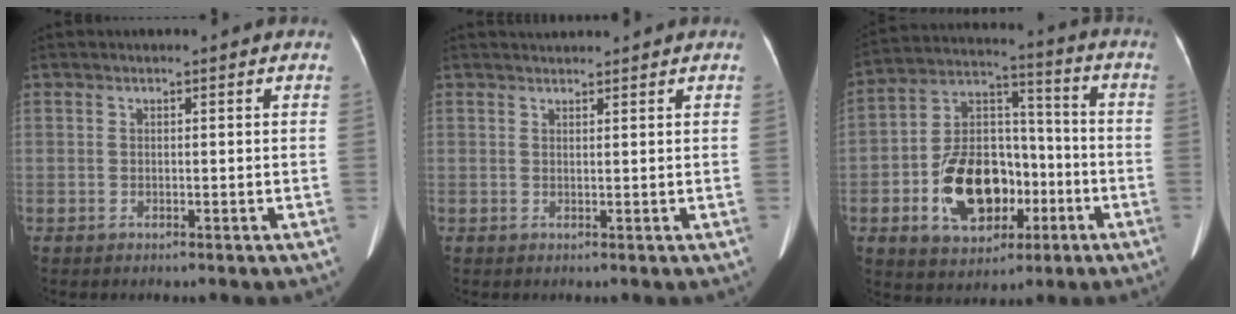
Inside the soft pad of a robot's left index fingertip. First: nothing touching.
{"total": 1.8, "force": [1.8, 0.0, 0.2], "torque": [-0.004, 0.023, 0.035]}
{"total": 15.5, "force": [-5.0, 9.7, 11.1], "torque": [-0.222, 0.025, -0.073]}